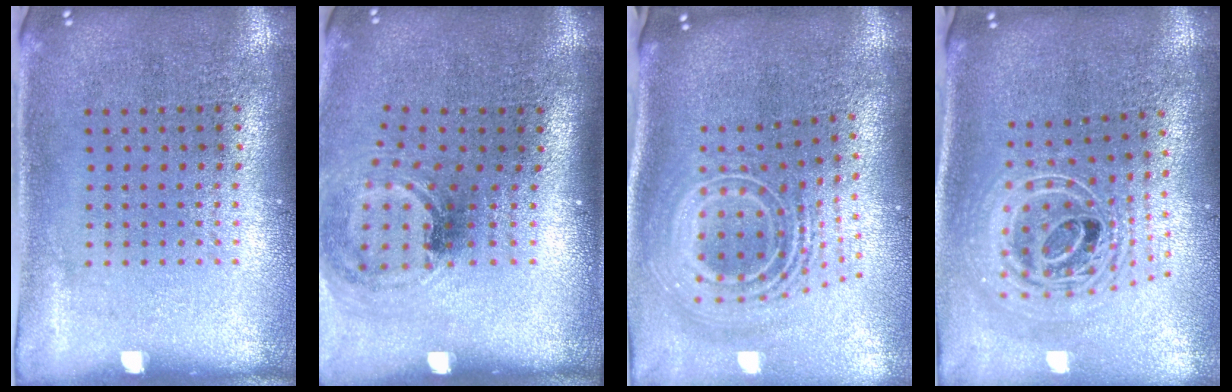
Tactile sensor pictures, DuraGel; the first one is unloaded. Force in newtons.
{"total": 1.3, "press": 1.0, "slide": 0.7}
{"total": 2.8, "press": 1.9, "slide": 2.1}
{"total": 2.6, "press": 1.9, "slide": 1.8}